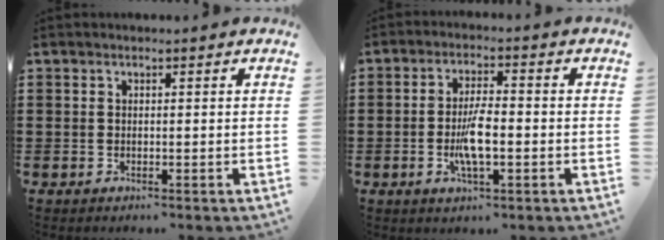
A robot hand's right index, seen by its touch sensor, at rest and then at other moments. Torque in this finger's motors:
{"motor_torque": [1.55, 0.59, 0.75, 0.18]}